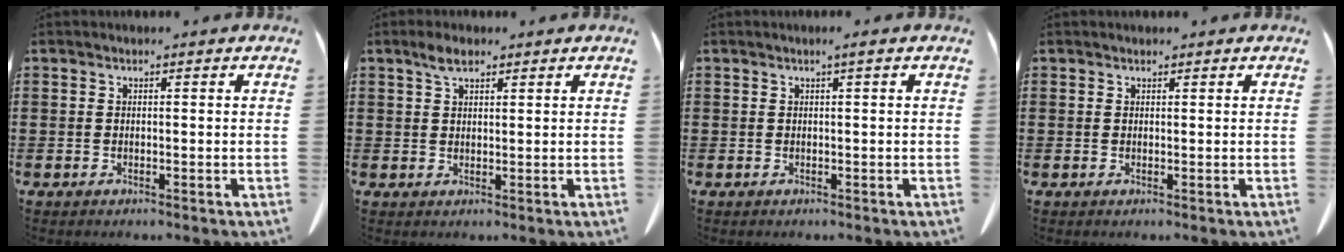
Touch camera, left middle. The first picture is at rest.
{"total": 2.1, "force": [1.4, 1.0, 1.2], "torque": [-0.027, 0.002, 0.028]}
{"total": 0.7, "force": [0.2, -0.1, 0.7], "torque": [-0.010, -0.002, 0.003]}
{"total": 0.6, "force": [0.5, 0.2, 0.0], "torque": [-0.003, -0.001, 0.012]}